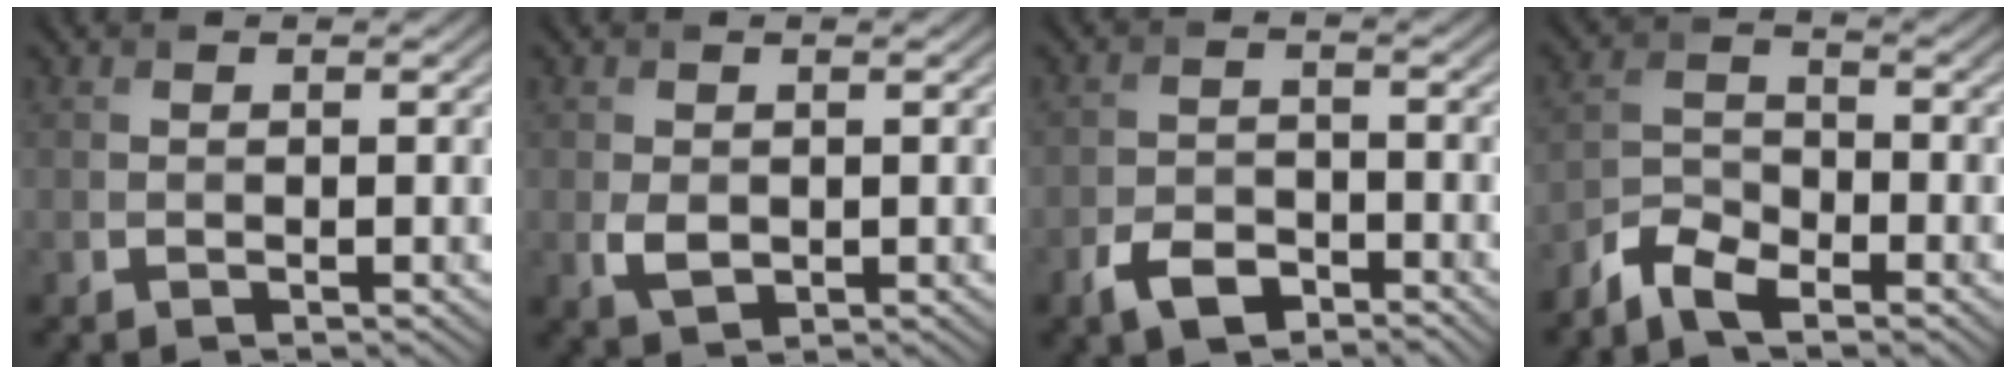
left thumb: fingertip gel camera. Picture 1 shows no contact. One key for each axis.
{"total": 2.3, "fx": -0.1, "fy": 1.7, "fz": 1.6, "tx": -0.037, "ty": -0.006, "tz": 0.002}
{"total": 4.4, "fx": -3.0, "fy": 2.4, "fz": 2.3, "tx": -0.045, "ty": -0.007, "tz": -0.064}
{"total": 5.2, "fx": -4.1, "fy": 2.1, "fz": 2.5, "tx": -0.055, "ty": -0.006, "tz": -0.093}